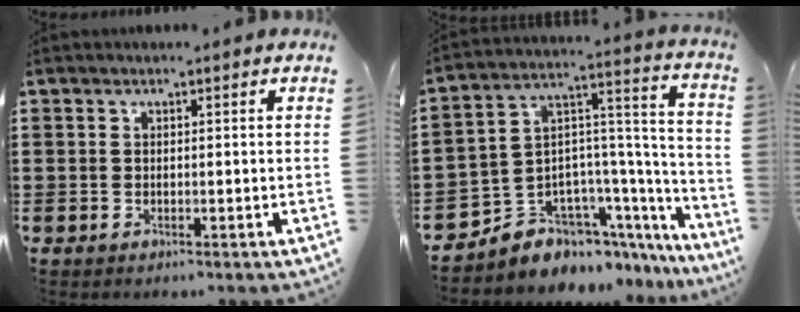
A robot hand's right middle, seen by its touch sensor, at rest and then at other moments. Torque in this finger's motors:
{"motor_torque": [1.27, -0.87, 0.14, 0.04]}